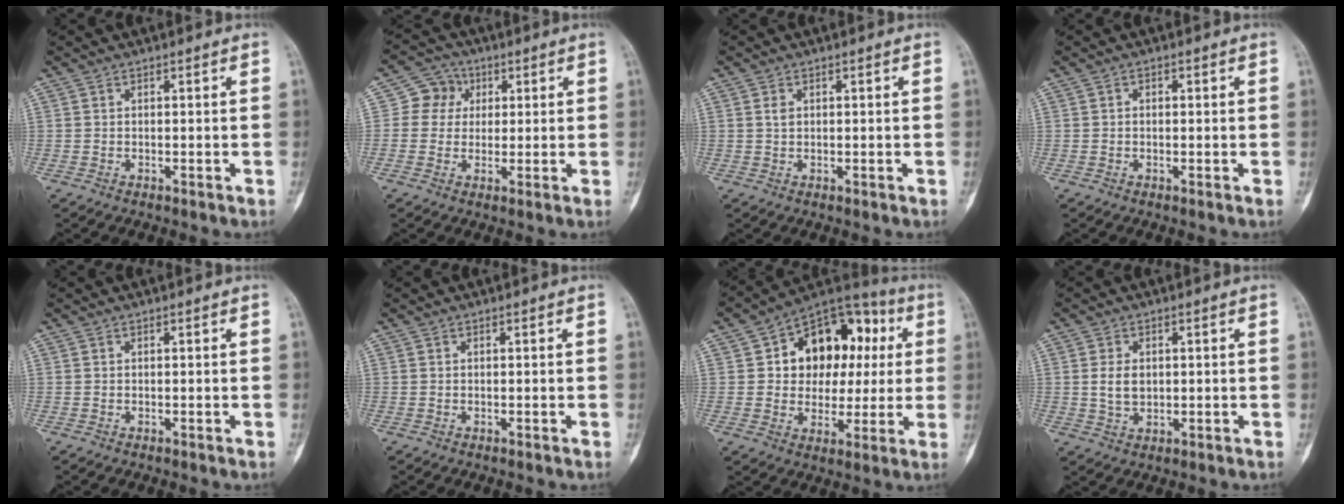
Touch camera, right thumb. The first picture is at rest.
{"total": 5.8, "force": [1.2, 5.4, 1.6], "torque": [0.006, 0.007, 0.011]}
{"total": 1.2, "force": [0.4, 0.8, 0.7], "torque": [-0.012, 0.000, 0.009]}
{"total": 0.7, "force": [0.1, 0.4, 0.5], "torque": [-0.007, 0.001, 0.000]}
{"total": 0.0}
{"total": 0.0}
{"total": 18.5, "force": [3.7, 13.3, 12.3], "torque": [-0.110, 0.027, 0.055]}
{"total": 4.1, "force": [0.5, 2.8, 2.9], "torque": [-0.046, -0.006, 0.015]}